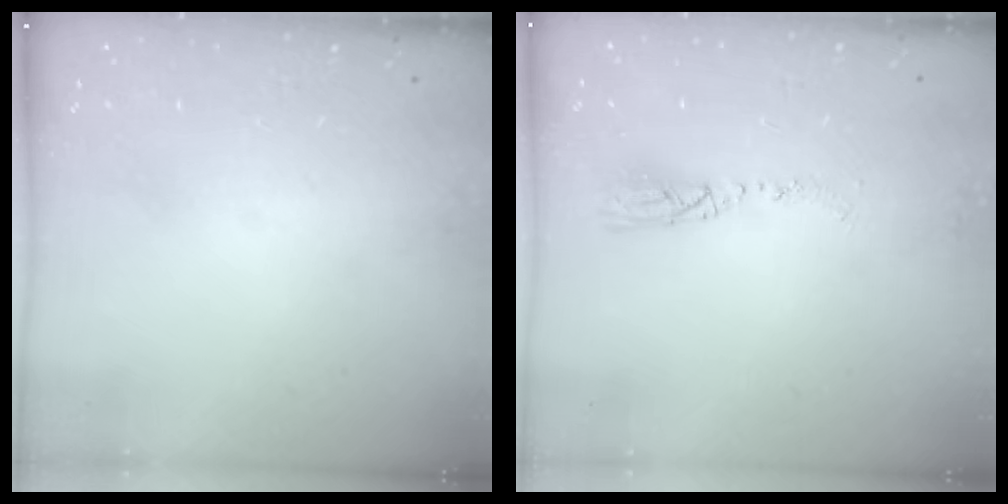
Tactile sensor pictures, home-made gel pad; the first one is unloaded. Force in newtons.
{"total": 4.3, "press": 4.3, "slide": 0.8}